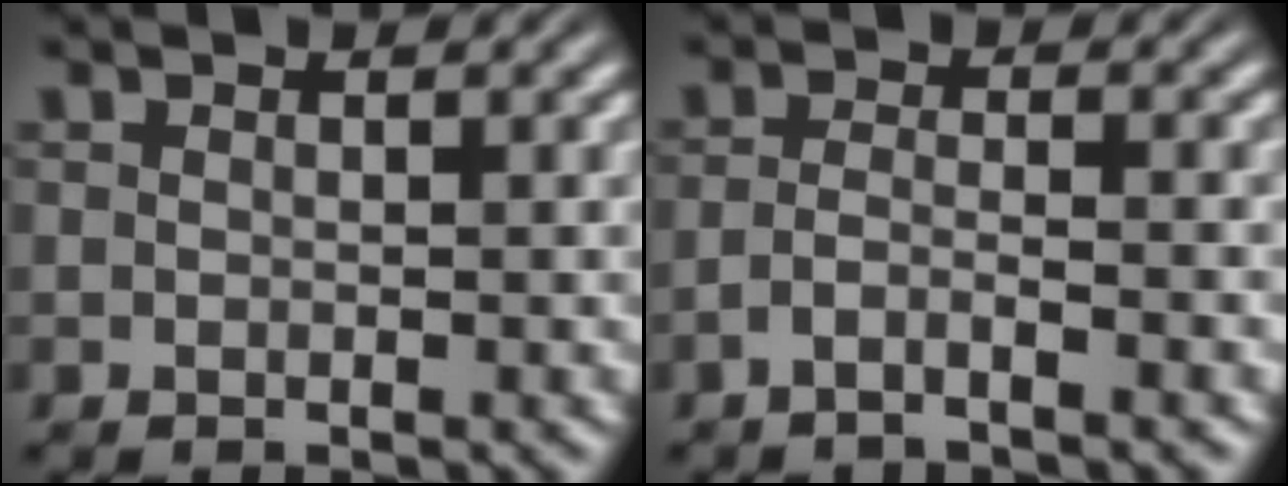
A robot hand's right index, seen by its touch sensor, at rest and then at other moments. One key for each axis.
{"total": 2.4, "fx": -2.0, "fy": -0.5, "fz": 1.3, "tx": -0.023, "ty": -0.010, "tz": -0.030}